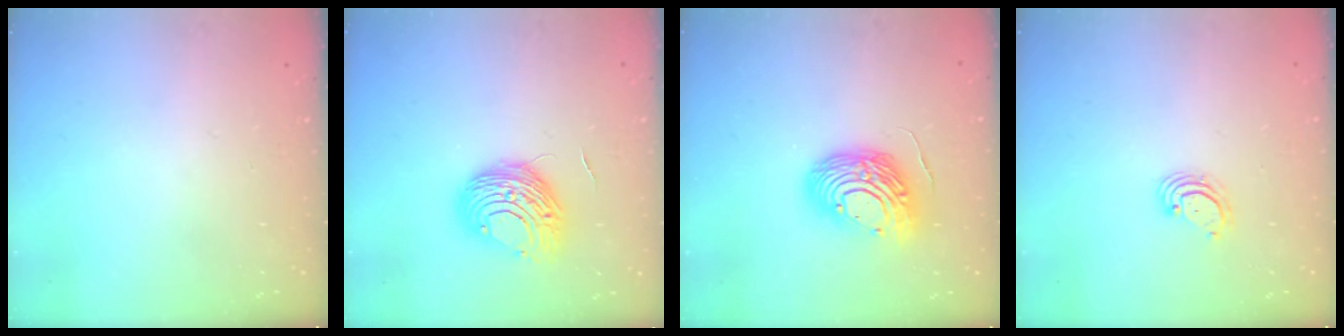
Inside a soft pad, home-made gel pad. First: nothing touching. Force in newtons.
{"total": 11.0, "press": 11.0, "slide": 0.2}
{"total": 13.9, "press": 13.7, "slide": 2.3}
{"total": 2.8, "press": 2.8, "slide": 0.2}